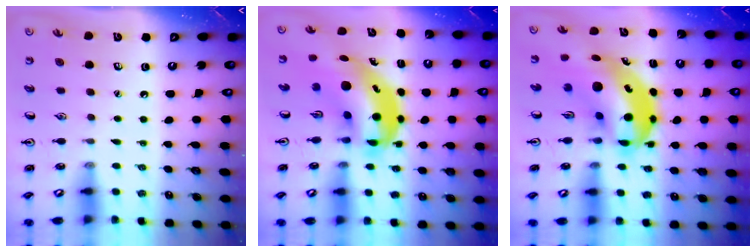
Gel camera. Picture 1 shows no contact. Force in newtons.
{"total": 10.6, "press": 10.2, "slide": 2.9}
{"total": 12.1, "press": 11.7, "slide": 3.1}